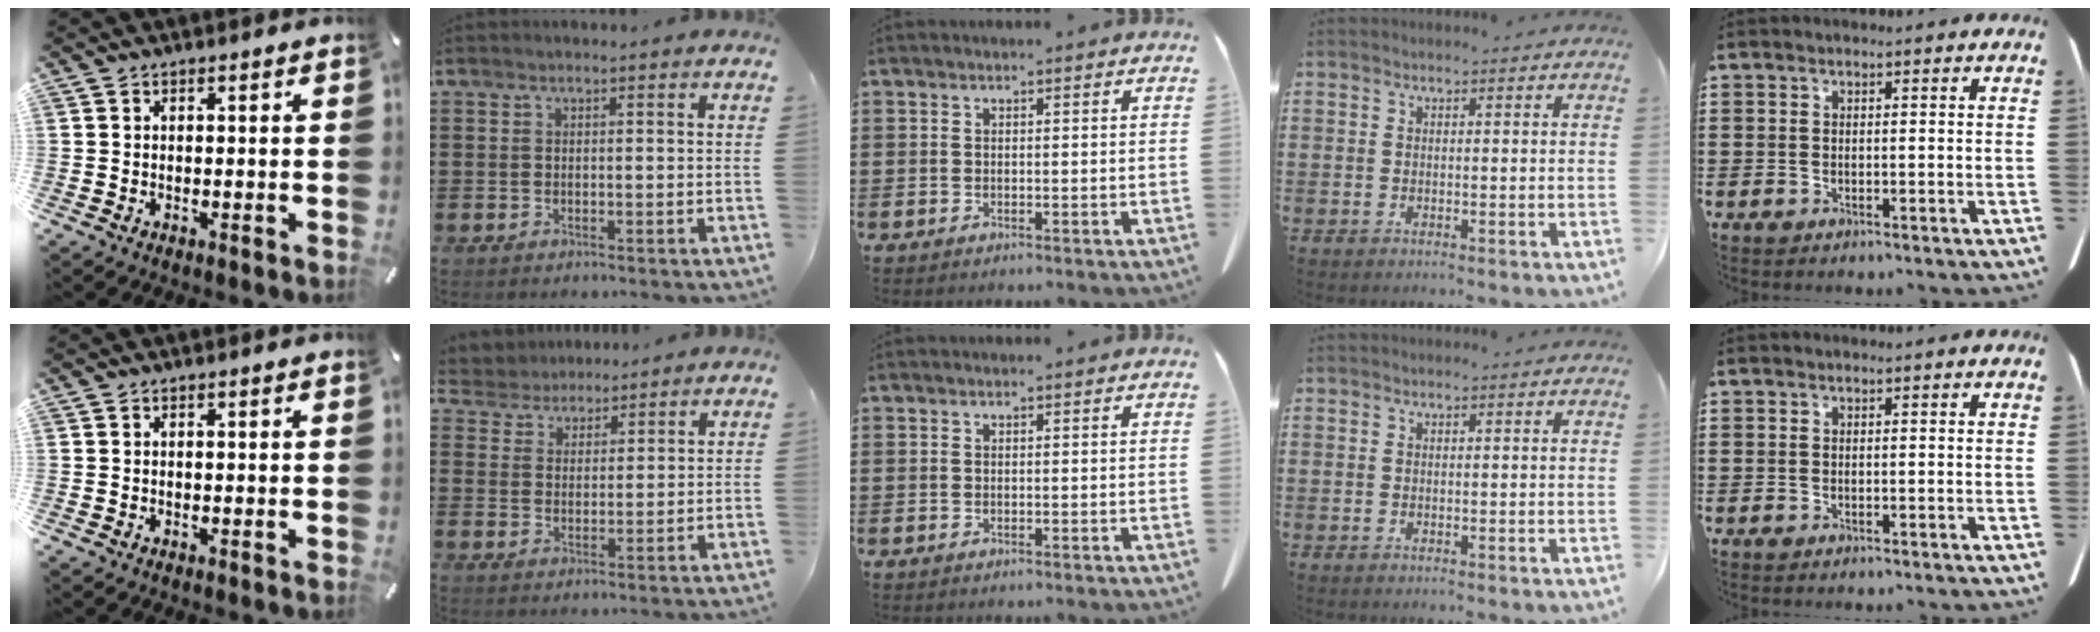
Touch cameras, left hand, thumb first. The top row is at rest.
{"index": {"total": 3.9, "force": [3.5, 1.6, -0.5], "torque": [-0.013, -0.009, 0.063]}}